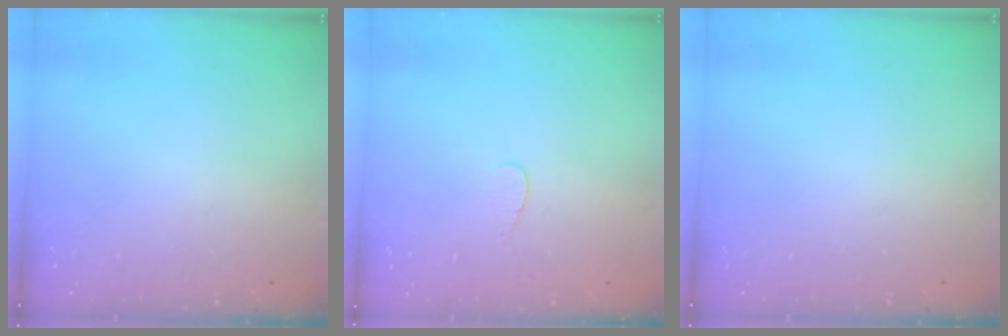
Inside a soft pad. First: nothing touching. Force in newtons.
{"total": 2.8, "press": 2.8, "slide": 0.3}
{"total": 0.0}